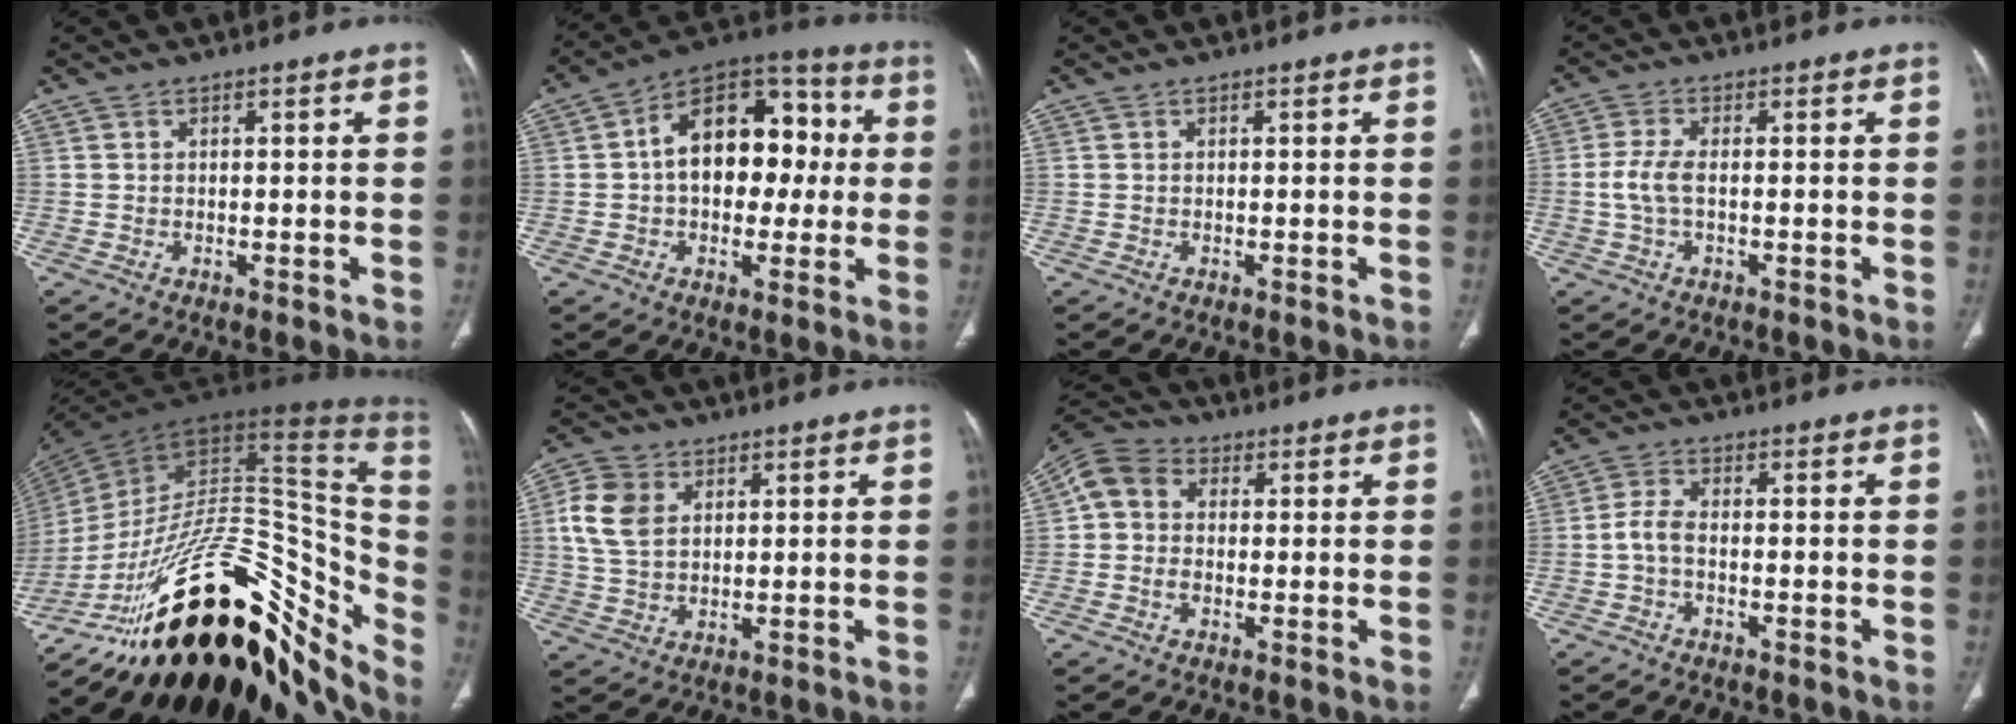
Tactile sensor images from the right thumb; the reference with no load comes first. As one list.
[{"total": 18.0, "force": [1.6, 11.8, 13.5], "torque": [-0.160, 0.043, 0.016]}, {"total": 0.0}, {"total": 4.3, "force": [-0.4, 1.9, 3.9], "torque": [-0.103, 0.002, -0.011]}, {"total": 40.4, "force": [-22.7, 18.2, 28.1], "torque": [-0.360, 0.053, -0.338]}, {"total": 6.9, "force": [1.8, 5.0, 4.4], "torque": [-0.087, 0.004, 0.035]}, {"total": 7.0, "force": [0.5, 5.7, 4.0], "torque": [-0.073, 0.019, -0.004]}, {"total": 3.3, "force": [-0.9, 1.6, 2.7], "torque": [-0.061, 0.008, -0.025]}]